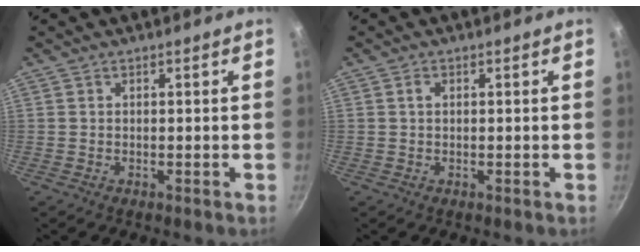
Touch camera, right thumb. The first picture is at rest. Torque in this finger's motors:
{"motor_torque": [-0.11, 0.93, 0.47, 0.09, -0.02]}